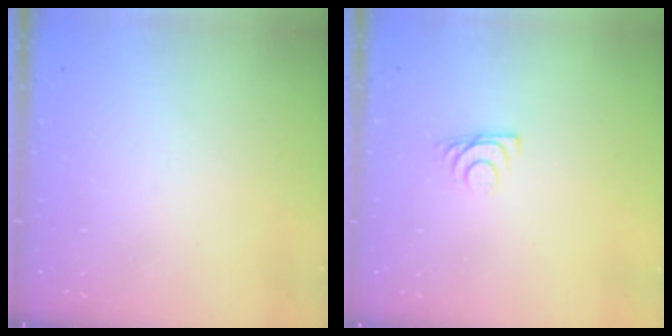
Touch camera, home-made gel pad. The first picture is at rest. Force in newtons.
{"total": 5.4, "press": 5.3, "slide": 0.7}